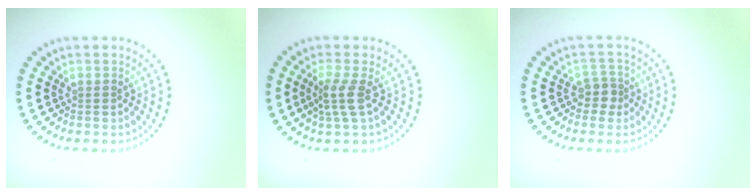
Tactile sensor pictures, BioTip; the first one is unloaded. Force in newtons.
{"total": 2.3, "press": 1.9, "slide": 1.4}
{"total": 1.8, "press": 1.4, "slide": 1.2}